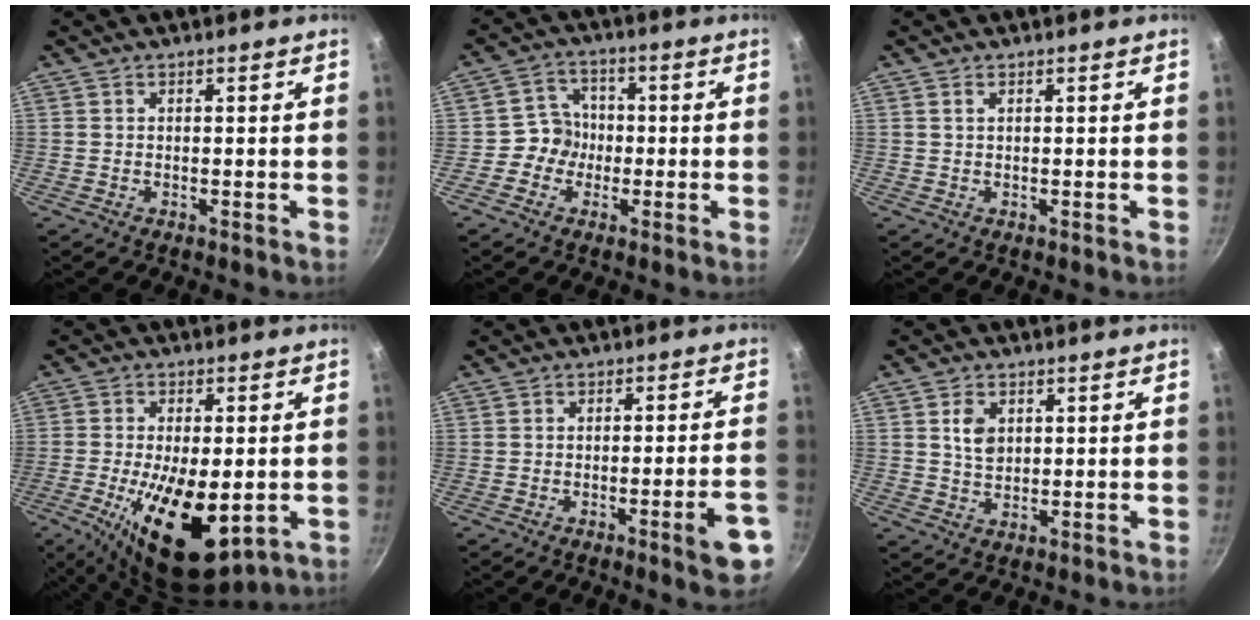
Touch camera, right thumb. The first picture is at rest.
{"total": 5.3, "force": [-1.2, 5.0, 1.4], "torque": [0.014, 0.018, -0.033]}
{"total": 0.9, "force": [0.5, 0.4, 0.6], "torque": [-0.012, 0.002, 0.009]}
{"total": 16.9, "force": [-4.0, 8.0, 14.3], "torque": [-0.230, -0.001, -0.052]}
{"total": 7.6, "force": [-3.6, 1.1, 6.6], "torque": [-0.080, 0.020, -0.043]}
{"total": 4.7, "force": [1.4, 3.3, 2.9], "torque": [-0.039, -0.005, 0.027]}